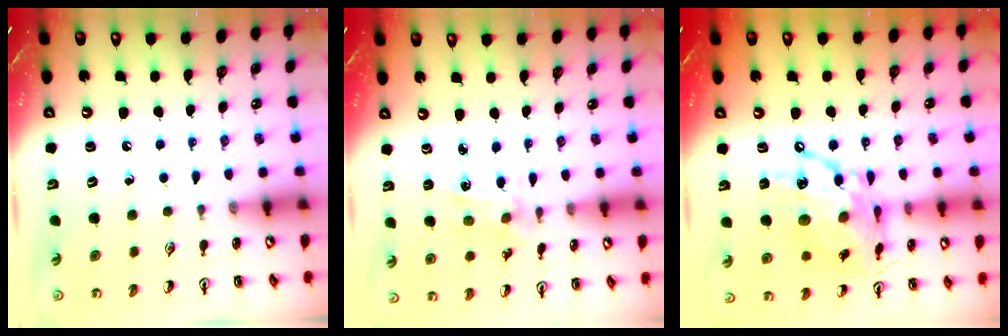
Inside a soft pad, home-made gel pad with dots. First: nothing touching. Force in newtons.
{"total": 1.3, "press": 1.3, "slide": 0.2}
{"total": 17.7, "press": 17.7, "slide": 1.4}